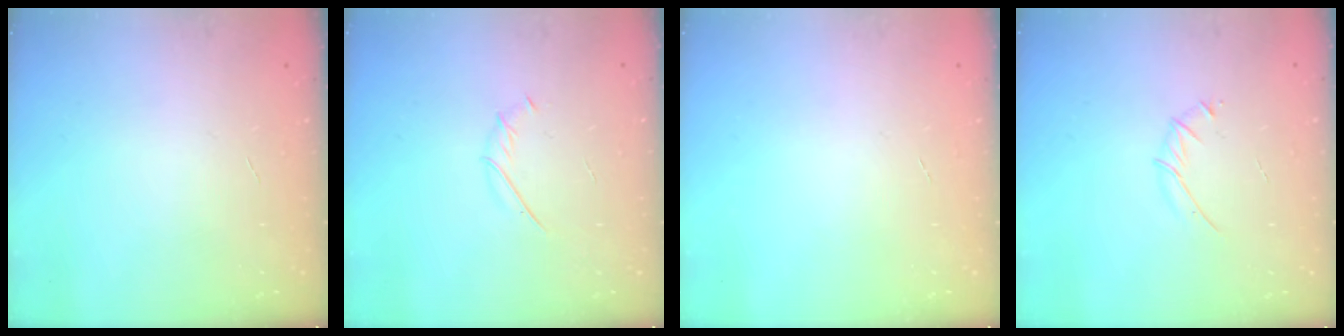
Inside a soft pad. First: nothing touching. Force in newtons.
{"total": 1.9, "press": 1.8, "slide": 0.6}
{"total": 0.0}
{"total": 3.5, "press": 3.4, "slide": 0.9}